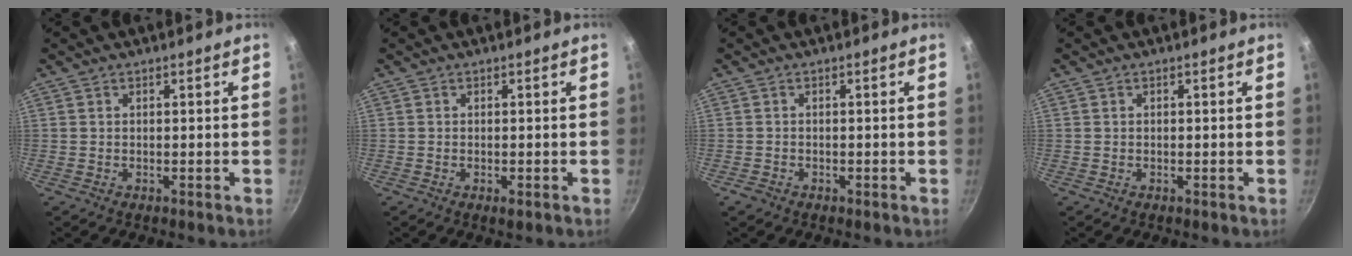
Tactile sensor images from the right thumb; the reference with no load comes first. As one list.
[{"total": 1.2, "force": [-0.5, 0.4, 1.0], "torque": [-0.016, -0.003, -0.007]}, {"total": 1.1, "force": [-0.8, 0.7, 0.3], "torque": [-0.005, 0.001, -0.017]}, {"total": 0.0}]